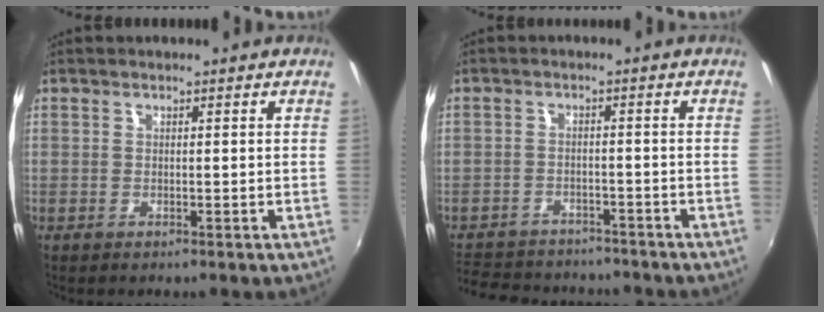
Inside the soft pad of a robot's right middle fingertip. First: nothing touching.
{"total": 12.3, "force": [-10.0, 6.1, 3.6], "torque": [-0.103, 0.025, -0.145]}